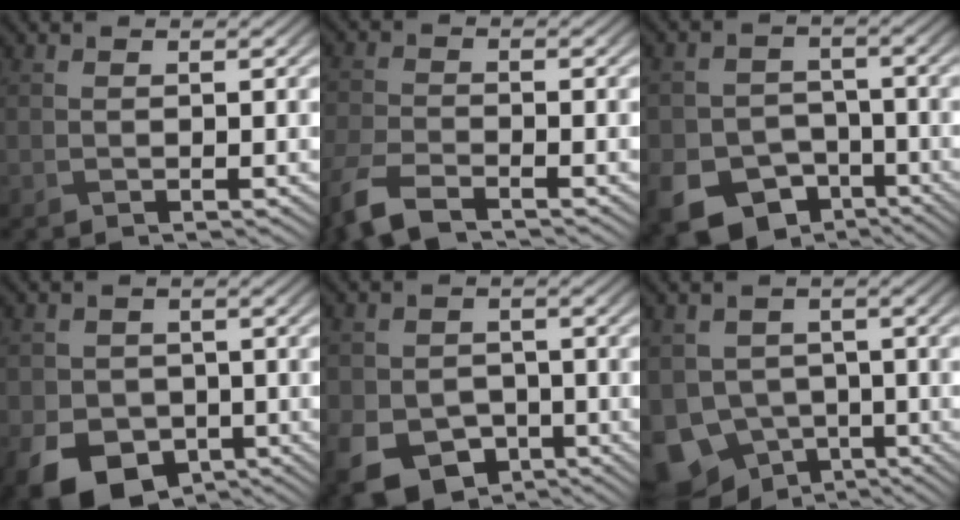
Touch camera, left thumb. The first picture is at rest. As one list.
[{"total": 5.4, "force": [-4.2, 1.6, 3.0], "torque": [-0.071, -0.013, -0.094]}, {"total": 11.8, "force": [-7.0, 8.5, 4.3], "torque": [-0.096, -0.046, -0.113]}, {"total": 8.6, "force": [-3.8, 6.6, 4.0], "torque": [-0.081, -0.033, -0.067]}, {"total": 8.8, "force": [-4.2, 6.5, 4.2], "torque": [-0.090, -0.033, -0.075]}, {"total": 9.0, "force": [-4.2, 7.0, 3.7], "torque": [-0.092, -0.030, -0.083]}]